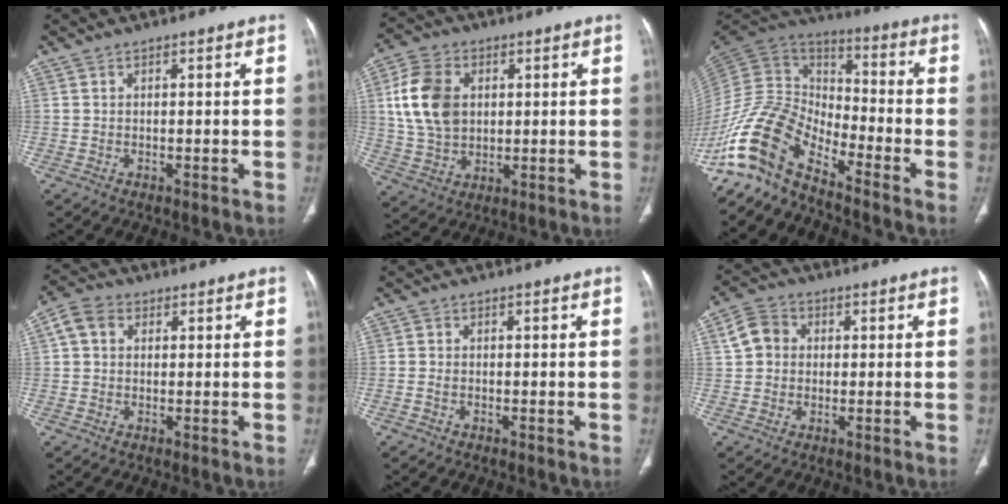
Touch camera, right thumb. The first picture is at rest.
{"total": 12.5, "force": [2.5, 9.0, 8.2], "torque": [-0.140, 0.000, 0.051]}
{"total": 14.6, "force": [-11.2, 5.5, 7.6], "torque": [-0.150, 0.087, -0.234]}
{"total": 4.9, "force": [1.3, 3.9, 2.7], "torque": [-0.049, 0.013, 0.021]}
{"total": 0.9, "force": [-0.4, 0.6, 0.5], "torque": [-0.009, 0.004, -0.010]}
{"total": 5.8, "force": [0.9, 5.0, 2.6], "torque": [-0.033, 0.010, 0.009]}